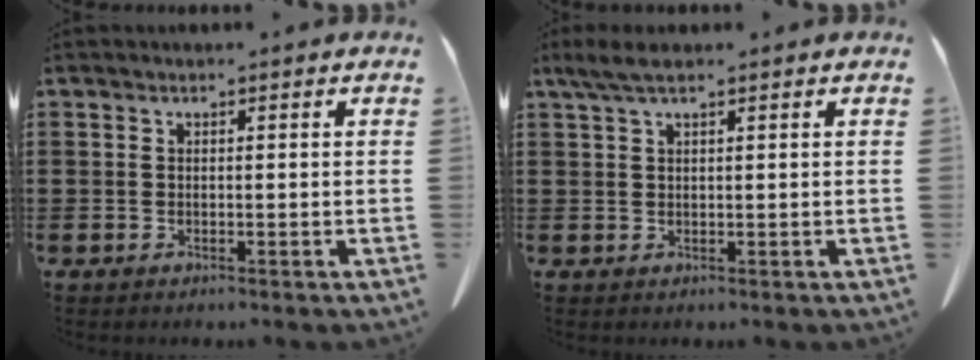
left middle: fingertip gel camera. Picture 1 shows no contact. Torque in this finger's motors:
{"motor_torque": [0.47, -0.20, 0.04, 0.03]}